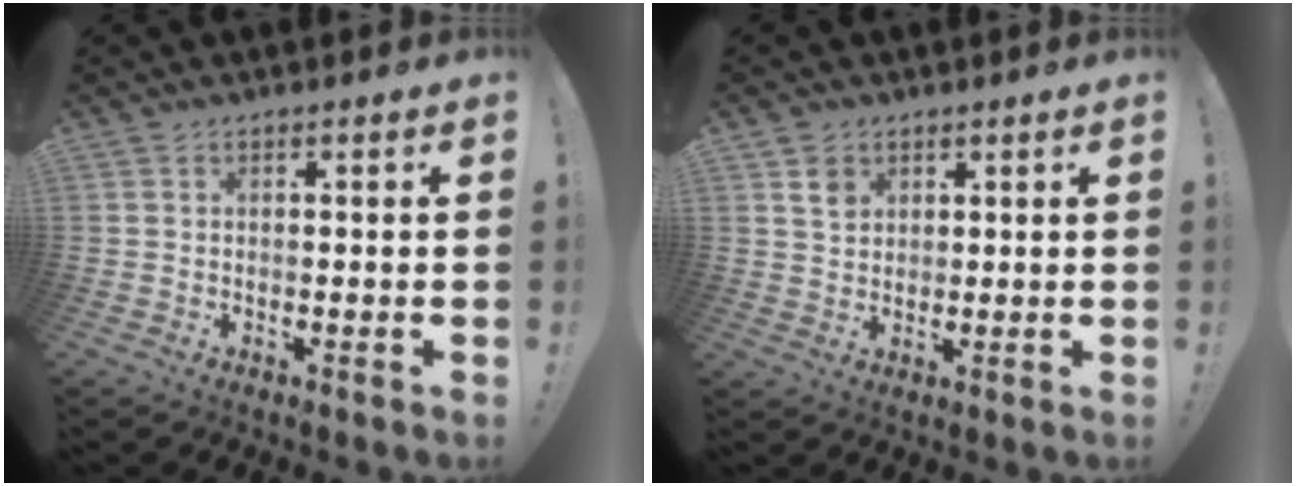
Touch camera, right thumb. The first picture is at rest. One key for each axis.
{"total": 4.7, "fx": 2.8, "fy": 3.4, "fz": 1.5, "tx": -0.006, "ty": -0.014, "tz": 0.048}